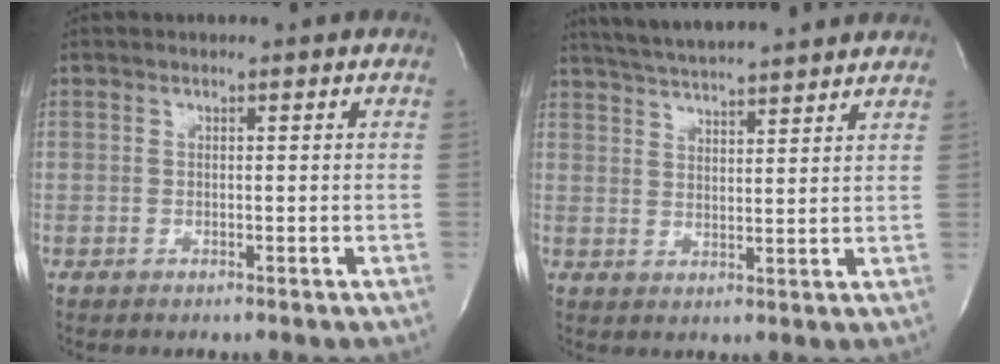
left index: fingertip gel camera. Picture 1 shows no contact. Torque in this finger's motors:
{"motor_torque": [-0.03, -0.12, 0.25, 0.13]}